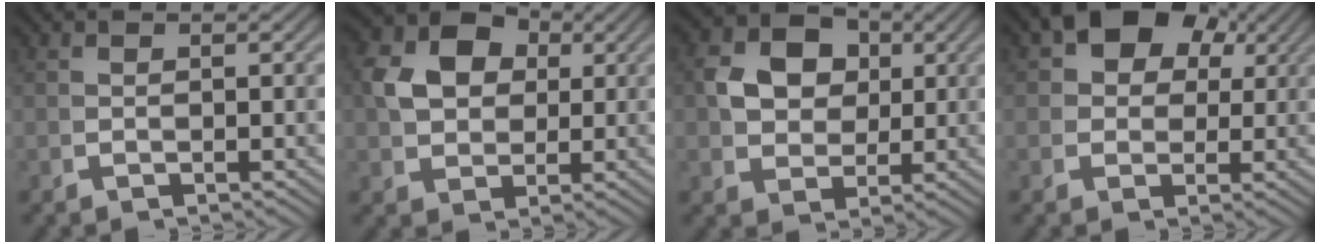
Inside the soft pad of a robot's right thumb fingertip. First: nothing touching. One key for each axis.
{"total": 7.3, "fx": 2.4, "fy": 5.4, "fz": 4.3, "tx": -0.105, "ty": -0.011, "tz": 0.053}
{"total": 7.4, "fx": 1.8, "fy": 5.8, "fz": 4.1, "tx": -0.100, "ty": -0.021, "tz": 0.044}
{"total": 7.6, "fx": 2.9, "fy": 5.4, "fz": 4.5, "tx": -0.085, "ty": -0.005, "tz": 0.047}